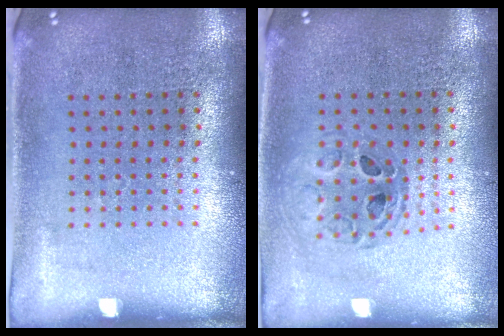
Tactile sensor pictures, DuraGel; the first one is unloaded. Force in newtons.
{"total": 0.9, "press": 0.8, "slide": 0.1}